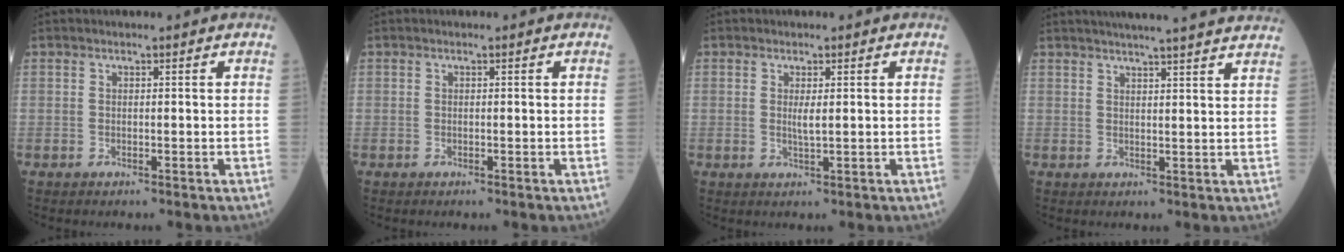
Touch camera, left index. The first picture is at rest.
{"total": 0.0}
{"total": 1.6, "force": [0.2, 0.2, 1.6], "torque": [-0.035, -0.003, 0.005]}
{"total": 16.2, "force": [14.6, 0.1, 6.9], "torque": [-0.105, 0.009, 0.177]}